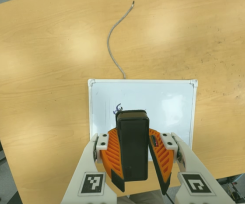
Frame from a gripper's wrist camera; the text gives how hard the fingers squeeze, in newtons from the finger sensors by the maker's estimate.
{"total": 9.1, "left": 9.3, "right": 8.9}